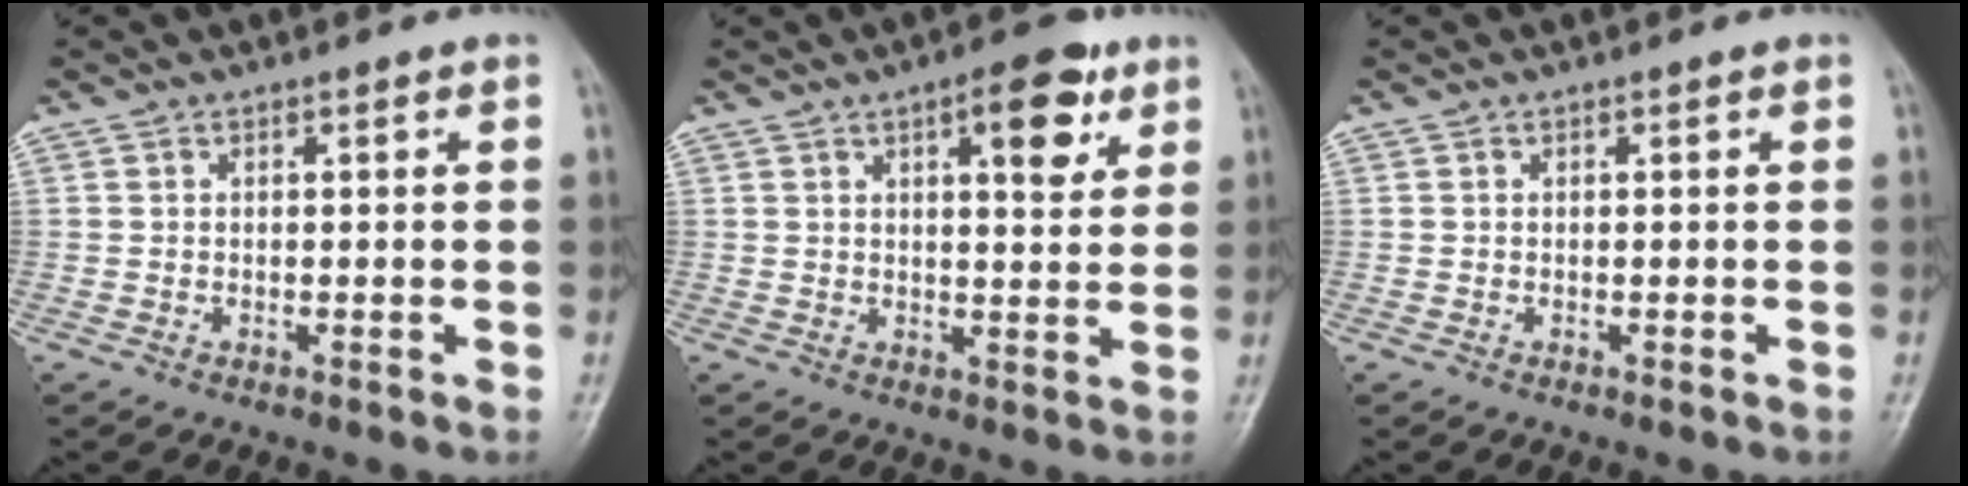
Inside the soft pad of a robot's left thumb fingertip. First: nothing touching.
{"total": 8.7, "force": [4.2, 3.4, 6.8], "torque": [-0.070, -0.015, 0.052]}
{"total": 0.0}